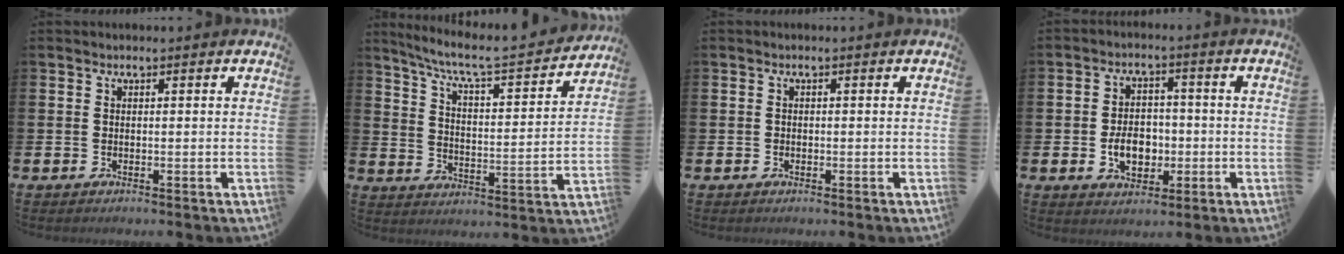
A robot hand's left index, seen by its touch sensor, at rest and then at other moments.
{"total": 7.4, "force": [6.6, 0.8, 3.3], "torque": [-0.080, -0.052, 0.104]}
{"total": 0.5, "force": [-0.3, 0.5, 0.1], "torque": [-0.008, 0.006, -0.006]}
{"total": 5.5, "force": [-1.3, 4.0, 3.5], "torque": [-0.050, 0.004, -0.030]}